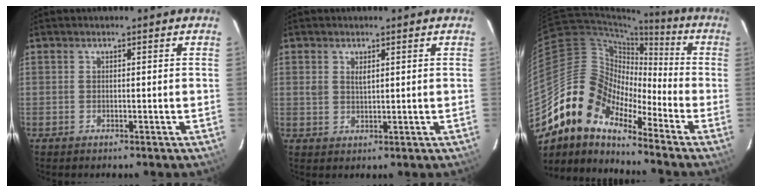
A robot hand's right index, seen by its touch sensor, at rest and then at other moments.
{"total": 2.0, "force": [0.9, 1.2, 1.4], "torque": [-0.025, 0.001, 0.018]}
{"total": 13.9, "force": [-10.5, 6.5, 6.4], "torque": [-0.104, 0.018, -0.221]}